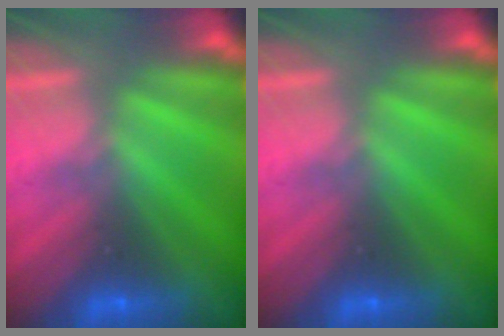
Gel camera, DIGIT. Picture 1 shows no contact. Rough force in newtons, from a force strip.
{"total": 0.0}